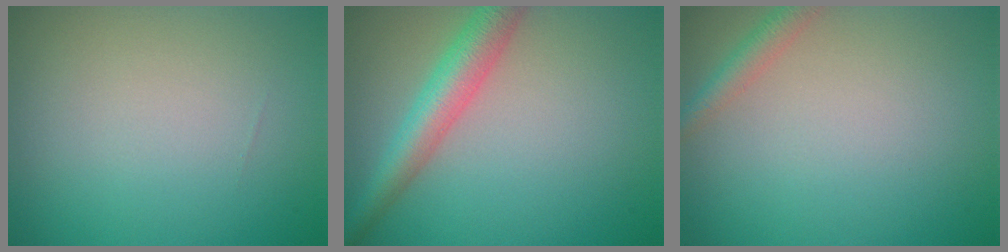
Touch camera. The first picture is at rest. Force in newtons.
{"total": 4.5, "press": 4.5, "slide": 0.2}
{"total": 1.8, "press": 1.8, "slide": 0.1}